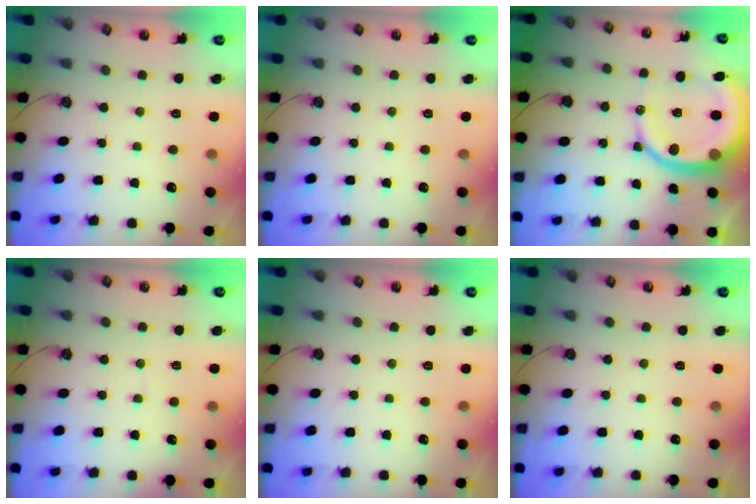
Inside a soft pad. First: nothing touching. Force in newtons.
{"total": 0.0}
{"total": 14.6, "press": 14.5, "slide": 1.7}
{"total": 2.8, "press": 2.8, "slide": 0.3}
{"total": 0.0}
{"total": 0.0}